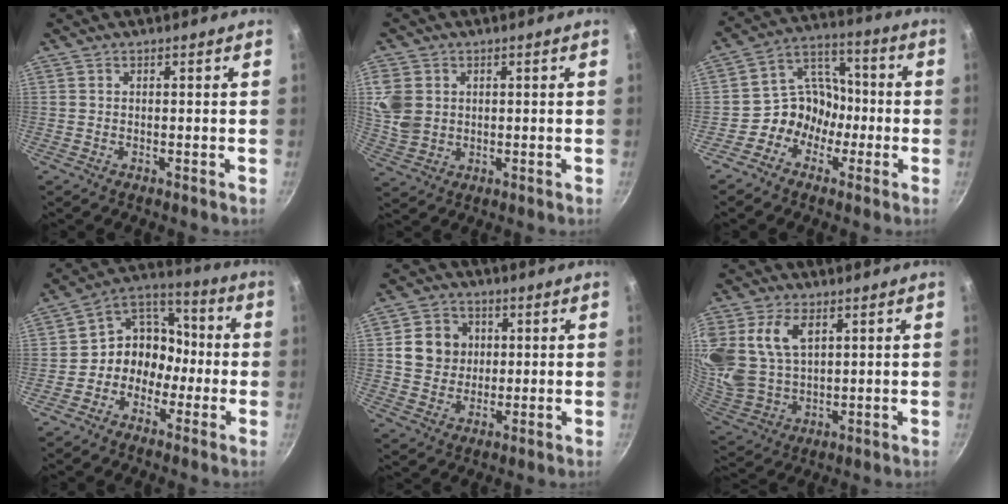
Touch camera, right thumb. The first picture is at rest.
{"total": 7.4, "force": [1.3, 6.2, 3.9], "torque": [-0.062, -0.012, 0.031]}
{"total": 9.8, "force": [-3.4, 8.3, 3.8], "torque": [-0.014, 0.060, -0.076]}
{"total": 10.6, "force": [-2.8, 9.1, 4.7], "torque": [-0.023, 0.060, -0.069]}
{"total": 8.8, "force": [1.6, 7.9, 3.5], "torque": [-0.029, 0.006, 0.024]}
{"total": 17.2, "force": [5.8, 11.7, 11.1], "torque": [-0.238, -0.013, 0.125]}